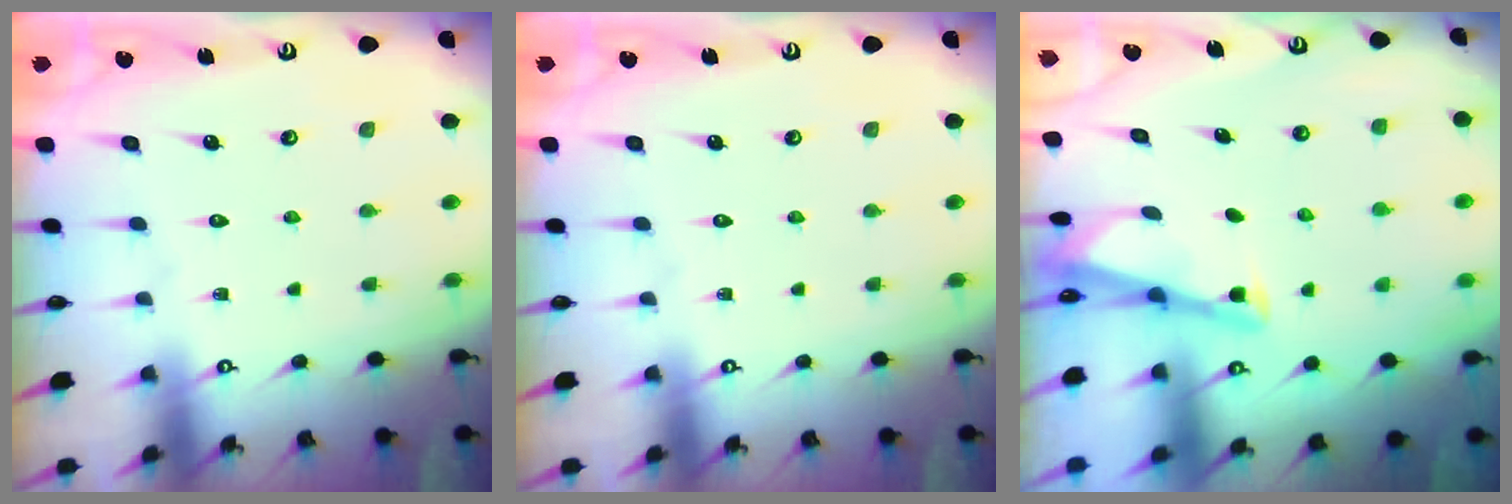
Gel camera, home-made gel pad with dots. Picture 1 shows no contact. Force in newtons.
{"total": 0.0}
{"total": 3.0, "press": 2.9, "slide": 0.3}